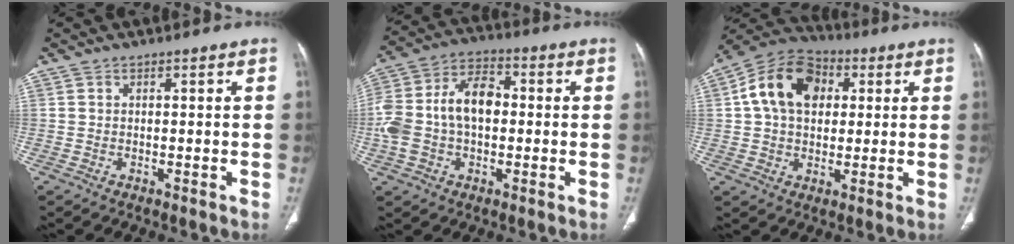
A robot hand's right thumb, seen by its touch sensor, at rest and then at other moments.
{"total": 14.8, "force": [-0.2, 9.4, 11.4], "torque": [-0.229, 0.042, -0.010]}
{"total": 14.5, "force": [3.3, 10.2, 9.8], "torque": [-0.151, 0.018, 0.048]}